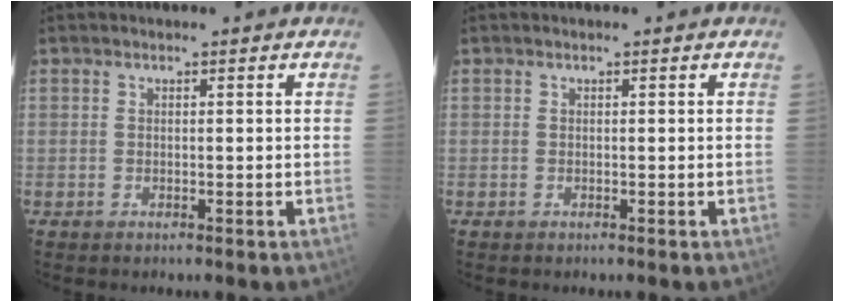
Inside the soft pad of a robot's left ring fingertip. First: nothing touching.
{"total": 0.0}